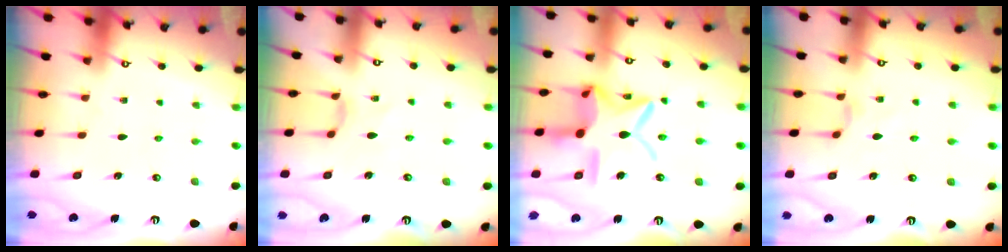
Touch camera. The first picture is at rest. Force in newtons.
{"total": 2.4, "press": 2.4, "slide": 0.5}
{"total": 17.4, "press": 17.3, "slide": 1.4}
{"total": 2.0, "press": 2.0, "slide": 0.3}